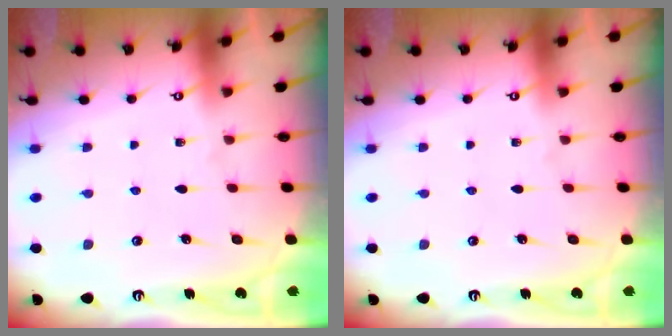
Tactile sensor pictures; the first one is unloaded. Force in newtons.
{"total": 0.0}